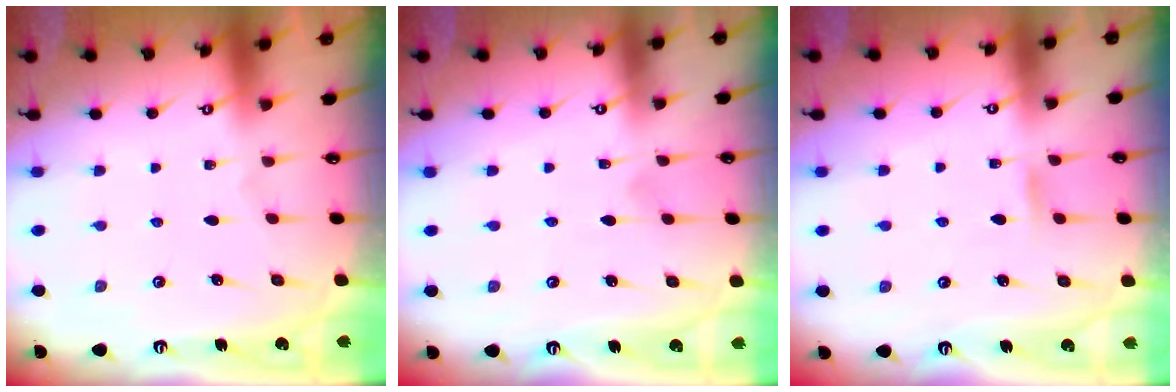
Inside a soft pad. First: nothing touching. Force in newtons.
{"total": 3.8, "press": 3.8, "slide": 0.4}
{"total": 5.0, "press": 4.9, "slide": 0.6}